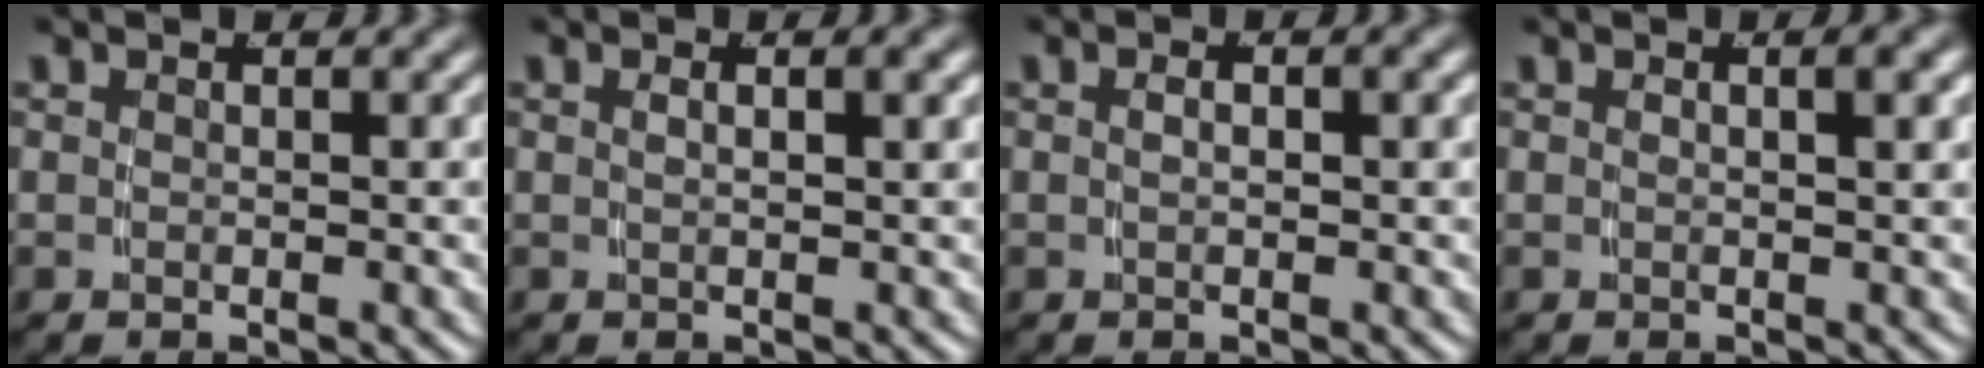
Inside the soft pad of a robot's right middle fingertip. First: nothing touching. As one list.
[{"total": 1.3, "force": [0.2, -0.6, 1.1], "torque": [-0.013, 0.002, 0.008]}, {"total": 0.9, "force": [-0.2, -0.3, 0.9], "torque": [-0.009, 0.000, 0.002]}, {"total": 1.2, "force": [0.2, -0.6, 1.0], "torque": [-0.012, 0.002, 0.009]}]